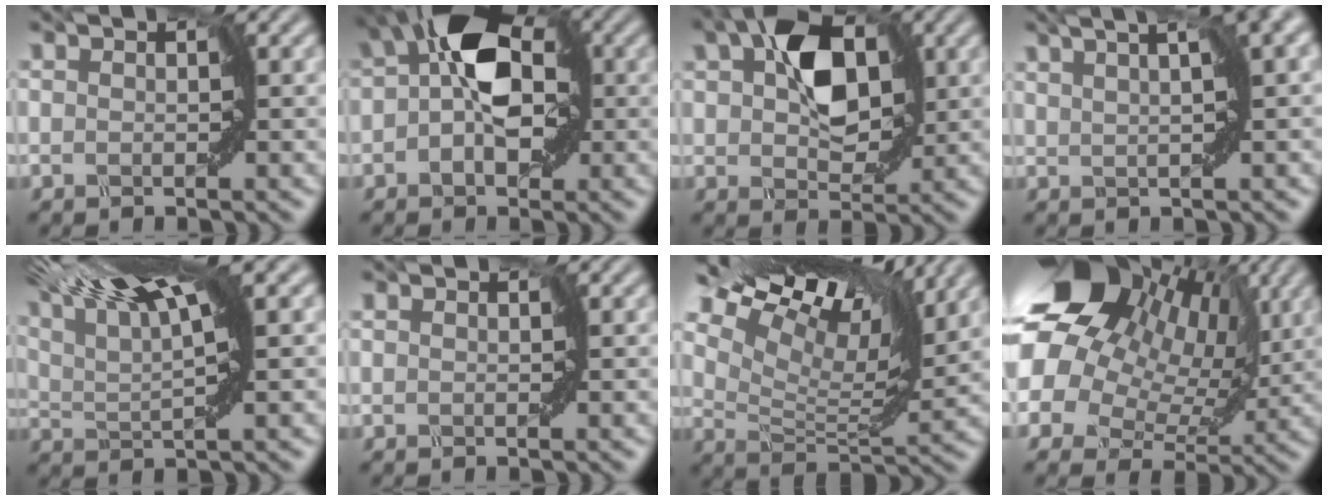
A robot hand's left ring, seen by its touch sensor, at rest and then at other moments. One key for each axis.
{"total": 7.1, "fx": 1.0, "fy": 3.9, "fz": 5.9, "tx": -0.096, "ty": 0.019, "tz": 0.014}
{"total": 6.0, "fx": 2.0, "fy": 3.5, "fz": 4.5, "tx": -0.074, "ty": 0.004, "tz": 0.040}
{"total": 3.1, "fx": 1.4, "fy": -0.5, "fz": 2.7, "tx": -0.051, "ty": 0.008, "tz": 0.028}
{"total": 8.1, "fx": 6.3, "fy": 0.8, "fz": 5.0, "tx": -0.080, "ty": 0.024, "tz": 0.092}
{"total": 0.0}
{"total": 12.2, "fx": 10.0, "fy": 2.8, "fz": 6.3, "tx": -0.130, "ty": 0.015, "tz": 0.153}
{"total": 16.5, "fx": 6.2, "fy": 11.6, "fz": 9.9, "tx": -0.211, "ty": 0.017, "tz": 0.112}